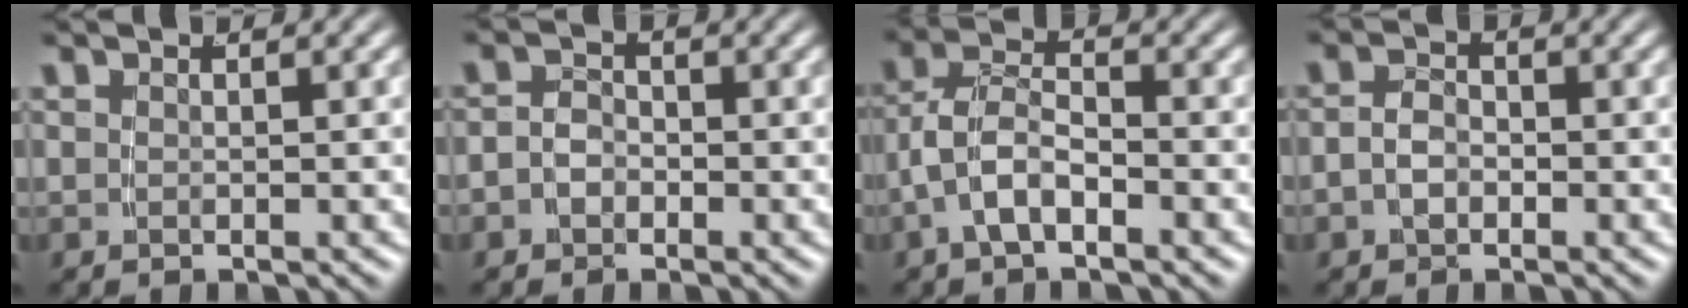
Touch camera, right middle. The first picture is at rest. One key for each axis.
{"total": 2.5, "fx": -1.2, "fy": 2.0, "fz": 0.9, "tx": -0.026, "ty": -0.014, "tz": -0.018}
{"total": 4.6, "fx": -1.6, "fy": 2.9, "fz": 3.2, "tx": -0.069, "ty": -0.021, "tz": -0.022}
{"total": 2.4, "fx": -1.0, "fy": 1.7, "fz": 1.3, "tx": -0.035, "ty": -0.009, "tz": -0.014}